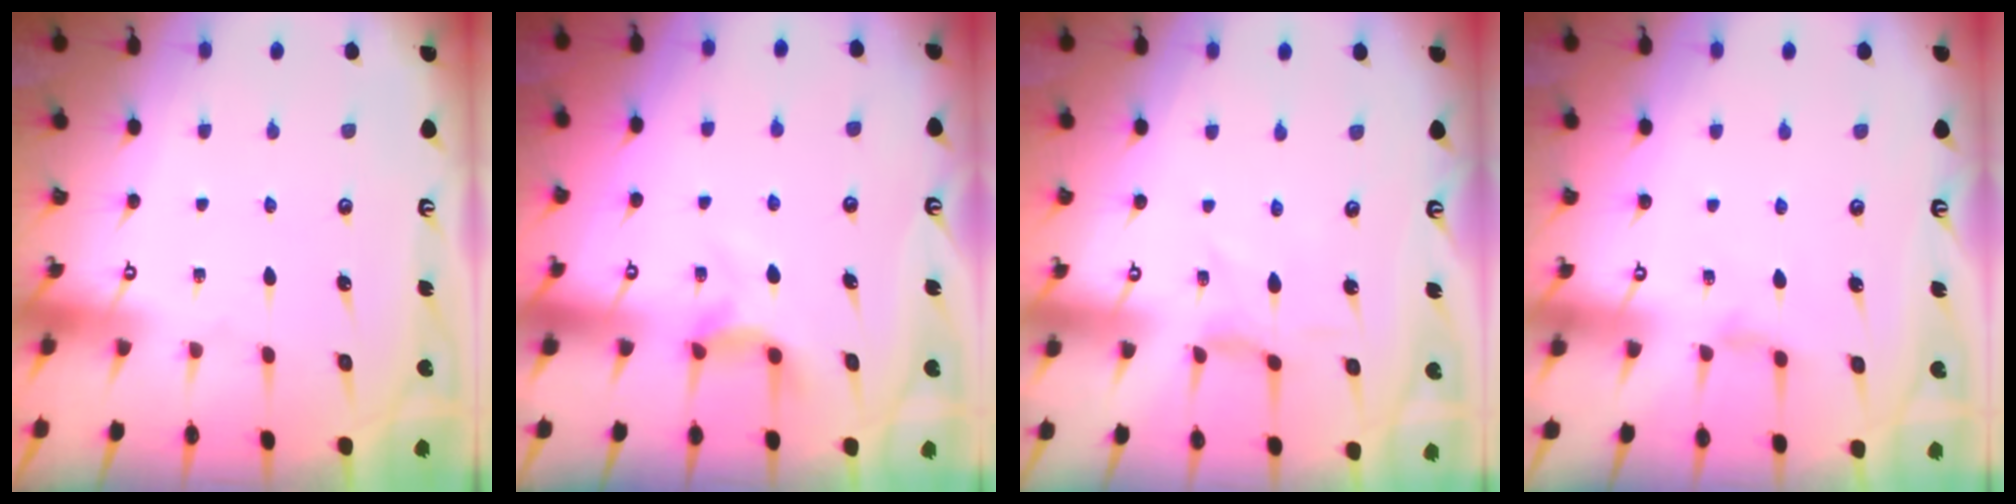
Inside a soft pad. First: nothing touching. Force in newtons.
{"total": 4.8, "press": 4.8, "slide": 0.5}
{"total": 1.2, "press": 1.1, "slide": 0.2}
{"total": 4.4, "press": 4.4, "slide": 0.6}